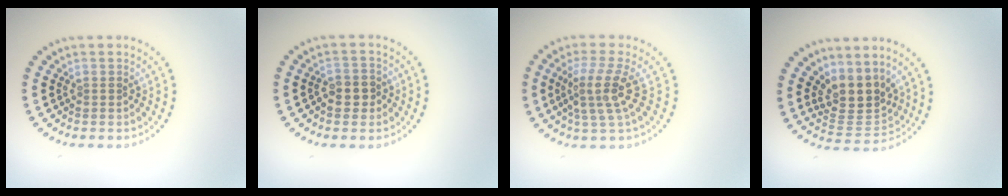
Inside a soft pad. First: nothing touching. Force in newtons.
{"total": 1.7, "press": 1.6, "slide": 0.5}
{"total": 3.6, "press": 2.6, "slide": 2.5}
{"total": 3.8, "press": 3.0, "slide": 2.4}